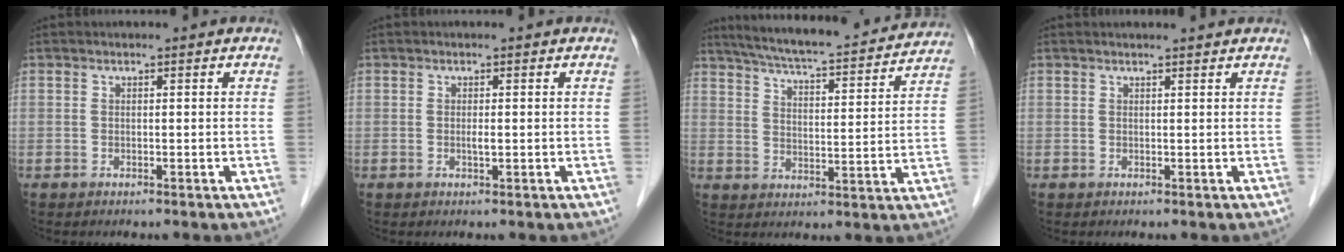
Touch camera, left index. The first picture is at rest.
{"total": 0.8, "force": [0.0, 0.1, 0.8], "torque": [-0.016, -0.002, 0.000]}
{"total": 20.5, "force": [18.7, 2.3, 8.0], "torque": [-0.131, 0.004, 0.257]}
{"total": 2.6, "force": [2.5, -0.1, 0.7], "torque": [-0.010, 0.011, 0.031]}